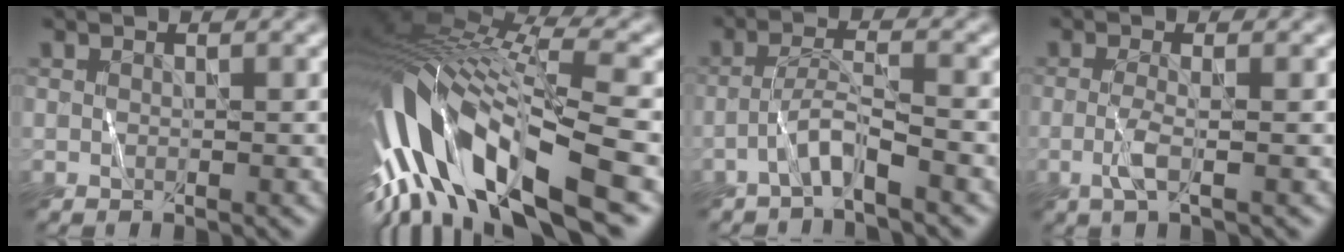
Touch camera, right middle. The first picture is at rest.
{"total": 14.6, "force": [-5.1, 5.8, 12.4], "torque": [-0.258, 0.021, -0.088]}
{"total": 2.9, "force": [-1.9, 0.2, 2.2], "torque": [-0.038, 0.016, -0.042]}
{"total": 1.9, "force": [-0.6, 0.3, 1.7], "torque": [-0.044, -0.001, -0.015]}